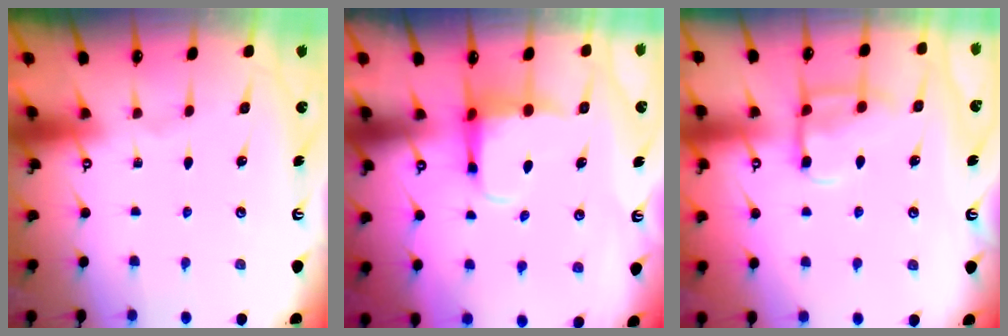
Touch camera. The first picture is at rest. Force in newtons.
{"total": 5.8, "press": 5.6, "slide": 1.2}
{"total": 10.6, "press": 10.5, "slide": 1.1}